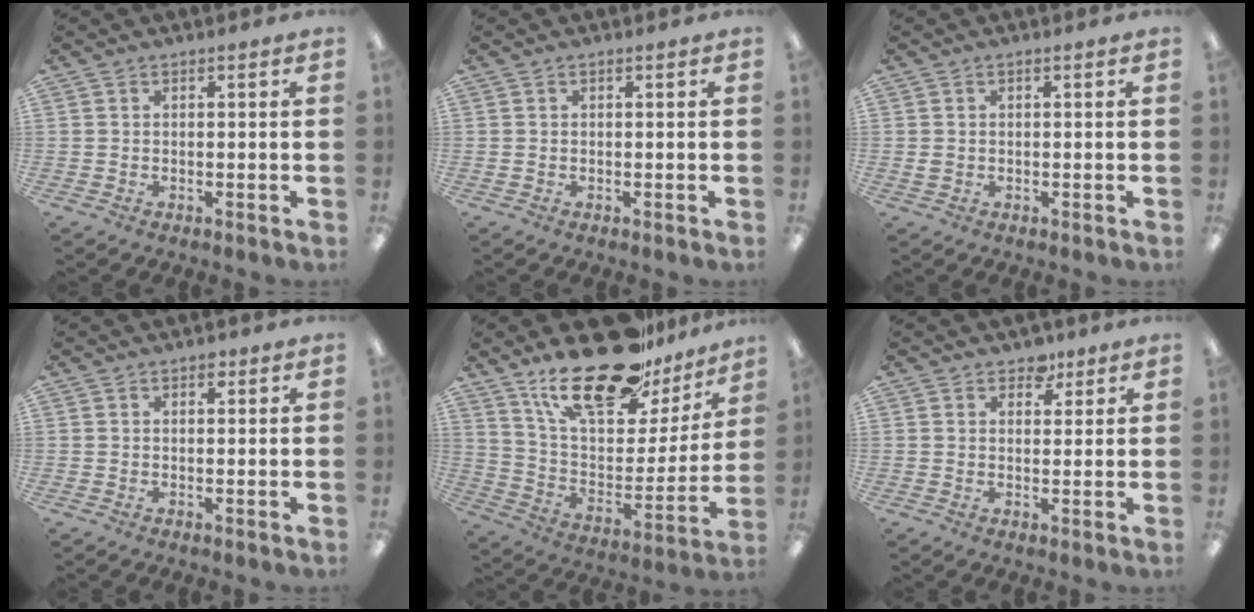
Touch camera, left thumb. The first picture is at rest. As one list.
[{"total": 0.0}, {"total": 1.0, "force": [0.0, 0.8, 0.6], "torque": [-0.011, 0.004, -0.001]}, {"total": 1.3, "force": [0.7, 0.8, 0.8], "torque": [0.000, -0.004, 0.009]}, {"total": 26.0, "force": [18.9, 10.5, 14.4], "torque": [-0.229, -0.117, 0.325]}, {"total": 4.0, "force": [2.9, 2.5, 1.1], "torque": [0.003, -0.012, 0.047]}]